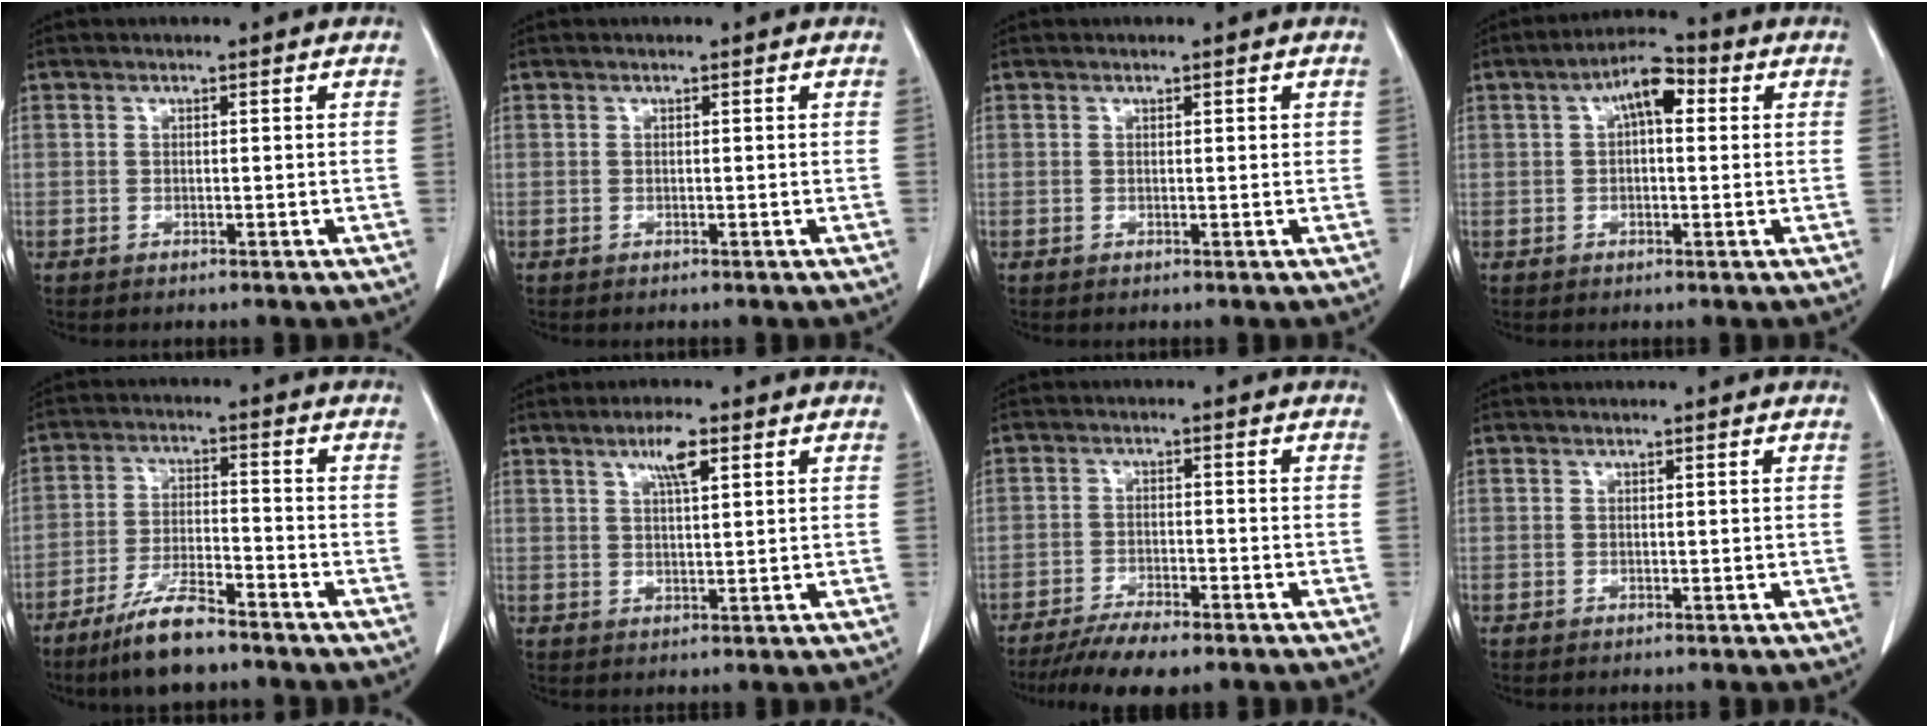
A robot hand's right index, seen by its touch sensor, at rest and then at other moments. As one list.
[{"total": 0.0}, {"total": 0.6, "force": [0.3, 0.2, 0.5], "torque": [-0.006, 0.000, 0.004]}, {"total": 6.2, "force": [1.6, 2.4, 5.5], "torque": [-0.097, 0.029, 0.023]}, {"total": 8.8, "force": [-6.7, 1.6, 5.4], "torque": [-0.109, -0.017, -0.124]}, {"total": 4.3, "force": [2.3, 0.6, 3.6], "torque": [-0.066, 0.002, 0.040]}, {"total": 7.4, "force": [-6.0, 1.3, 4.1], "torque": [-0.066, -0.015, -0.099]}, {"total": 0.0}]